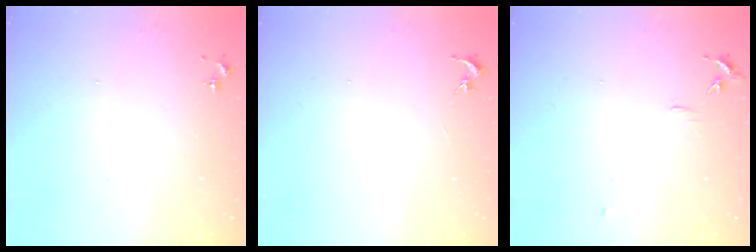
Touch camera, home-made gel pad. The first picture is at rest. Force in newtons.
{"total": 0.0}
{"total": 5.8, "press": 5.8, "slide": 0.6}